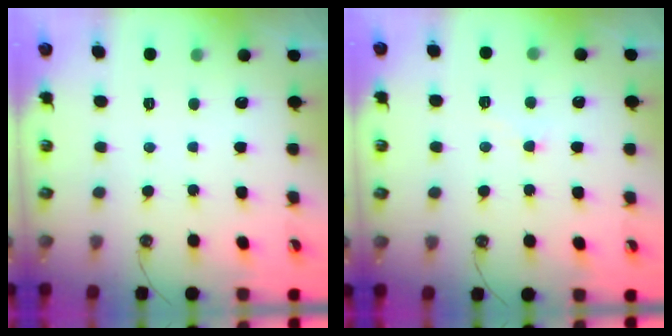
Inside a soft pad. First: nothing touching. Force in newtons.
{"total": 0.9, "press": 0.6, "slide": 0.6}